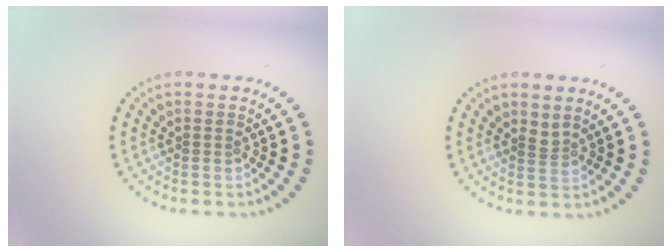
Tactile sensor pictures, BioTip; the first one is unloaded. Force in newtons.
{"total": 0.7, "press": 0.4, "slide": 0.6}